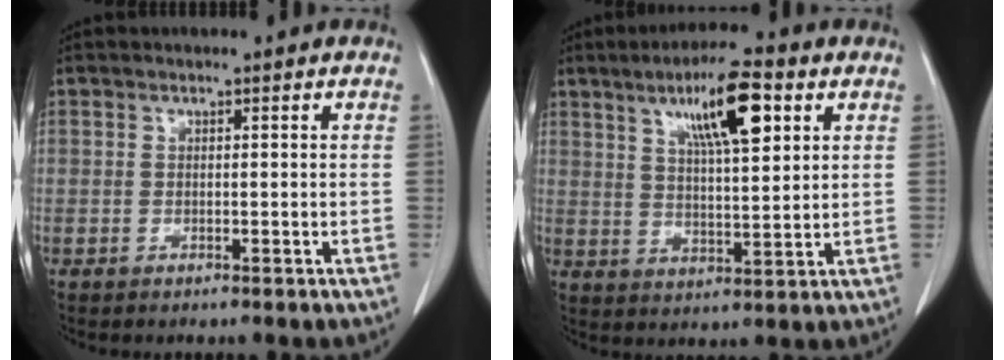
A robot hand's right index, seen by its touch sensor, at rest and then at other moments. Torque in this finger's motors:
{"motor_torque": [0.65, 0.59, 0.29, 0.12]}